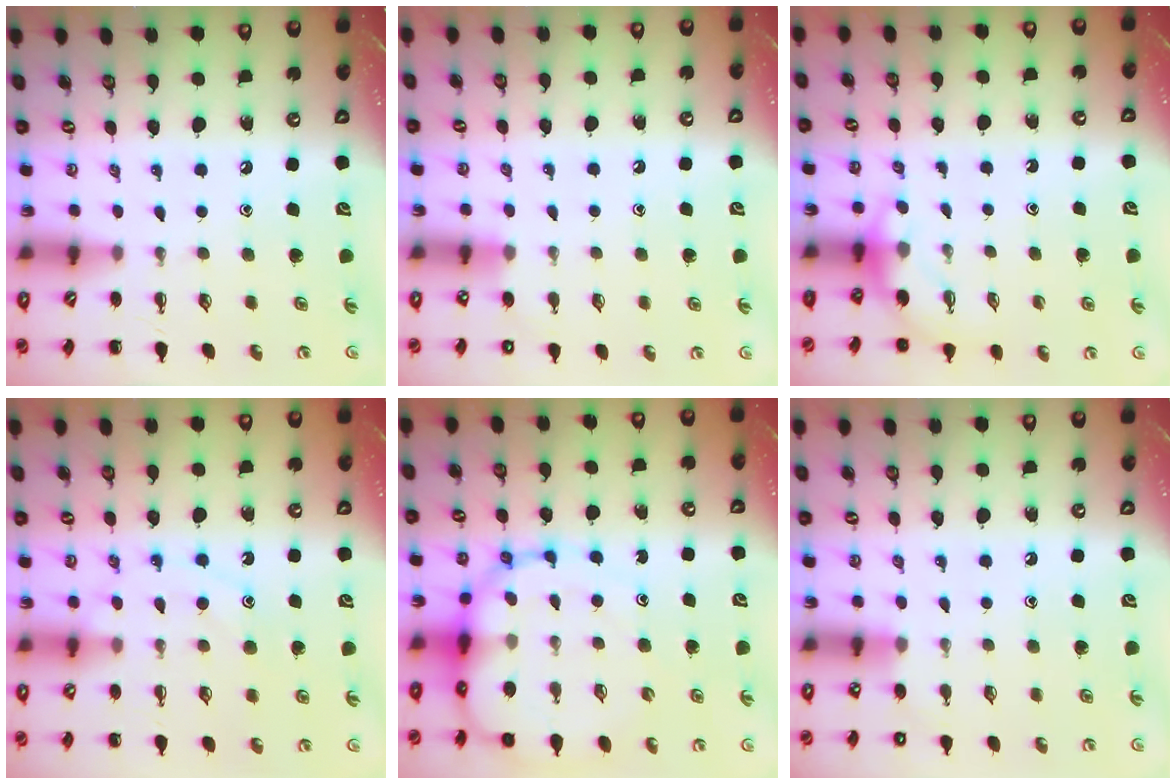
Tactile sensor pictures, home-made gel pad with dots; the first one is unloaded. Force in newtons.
{"total": 4.8, "press": 4.5, "slide": 1.6}
{"total": 3.9, "press": 3.9, "slide": 0.2}
{"total": 10.3, "press": 10.3, "slide": 0.8}
{"total": 16.2, "press": 15.6, "slide": 4.1}
{"total": 4.8, "press": 4.5, "slide": 1.6}